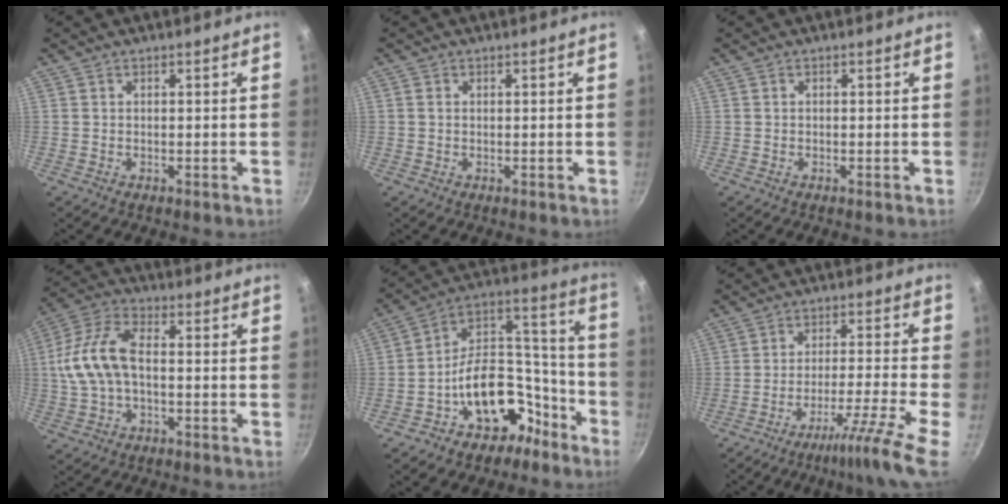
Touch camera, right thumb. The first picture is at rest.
{"total": 0.9, "force": [0.1, 0.7, 0.5], "torque": [-0.009, 0.003, 0.000]}
{"total": 0.0}
{"total": 11.9, "force": [-0.5, 6.5, 10.0], "torque": [-0.200, 0.034, -0.022]}
{"total": 16.9, "force": [-9.0, 11.1, 9.1], "torque": [-0.081, 0.108, -0.135]}
{"total": 9.8, "force": [-7.1, -1.4, 6.6], "torque": [-0.115, 0.039, -0.119]}